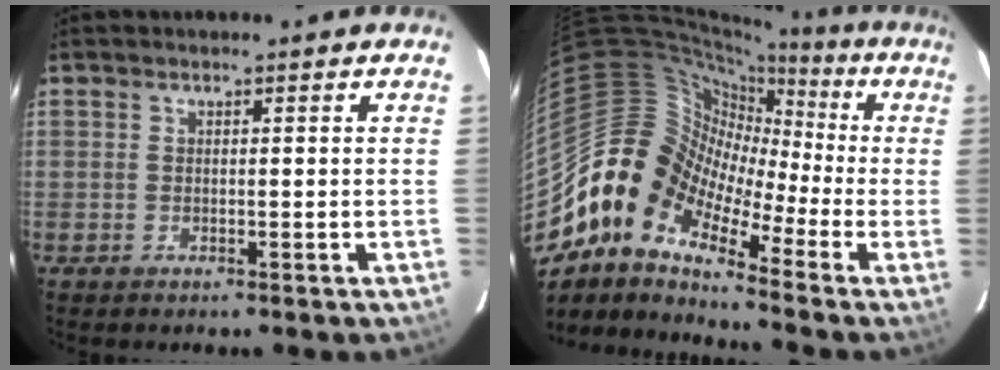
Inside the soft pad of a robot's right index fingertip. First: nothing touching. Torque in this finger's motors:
{"motor_torque": [1.08, -1.06, 0.01, -0.19]}